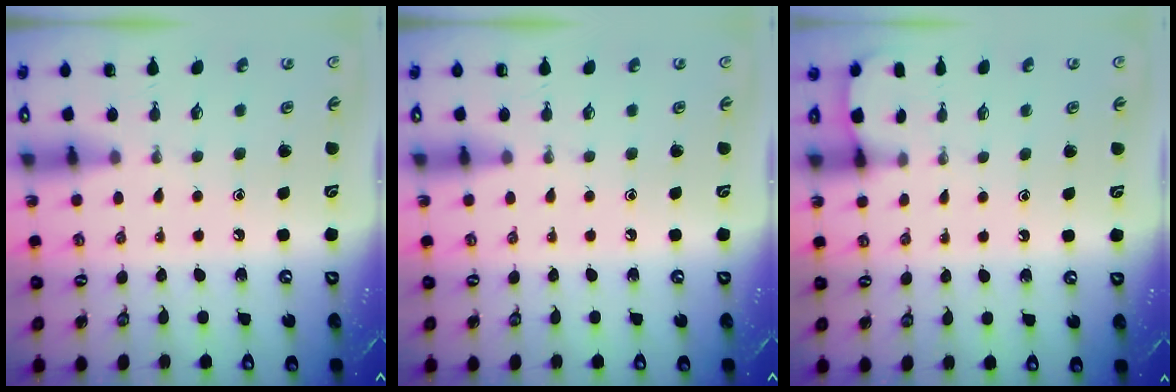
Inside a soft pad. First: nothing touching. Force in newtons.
{"total": 0.0}
{"total": 1.3, "press": 1.3, "slide": 0.1}